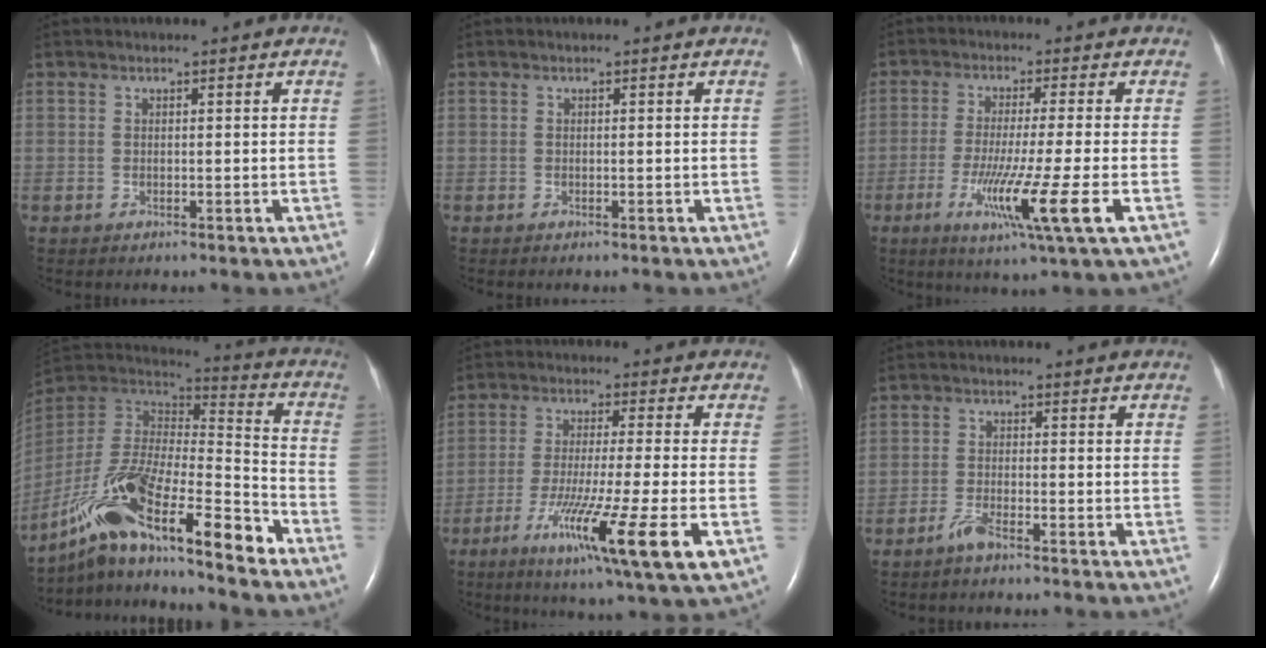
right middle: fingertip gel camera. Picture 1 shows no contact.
{"total": 0.0}
{"total": 10.6, "force": [-3.7, -1.5, 9.8], "torque": [-0.182, -0.040, -0.065]}
{"total": 21.8, "force": [-13.8, 4.1, 16.3], "torque": [-0.290, -0.022, -0.241]}
{"total": 14.5, "force": [-5.8, -0.5, 13.2], "torque": [-0.221, -0.043, -0.096]}
{"total": 2.5, "force": [-2.0, 0.1, 1.5], "torque": [-0.042, -0.004, -0.042]}